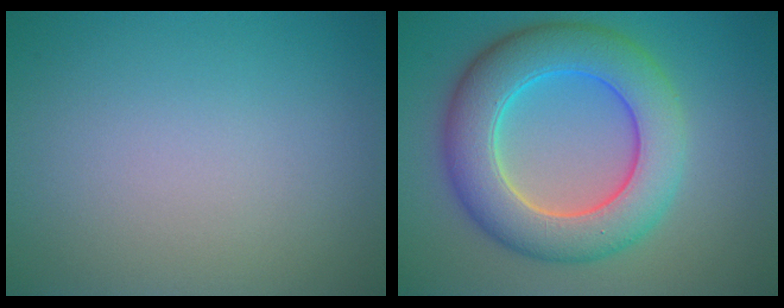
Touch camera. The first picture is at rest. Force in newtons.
{"total": 8.8, "press": 8.8, "slide": 0.2}